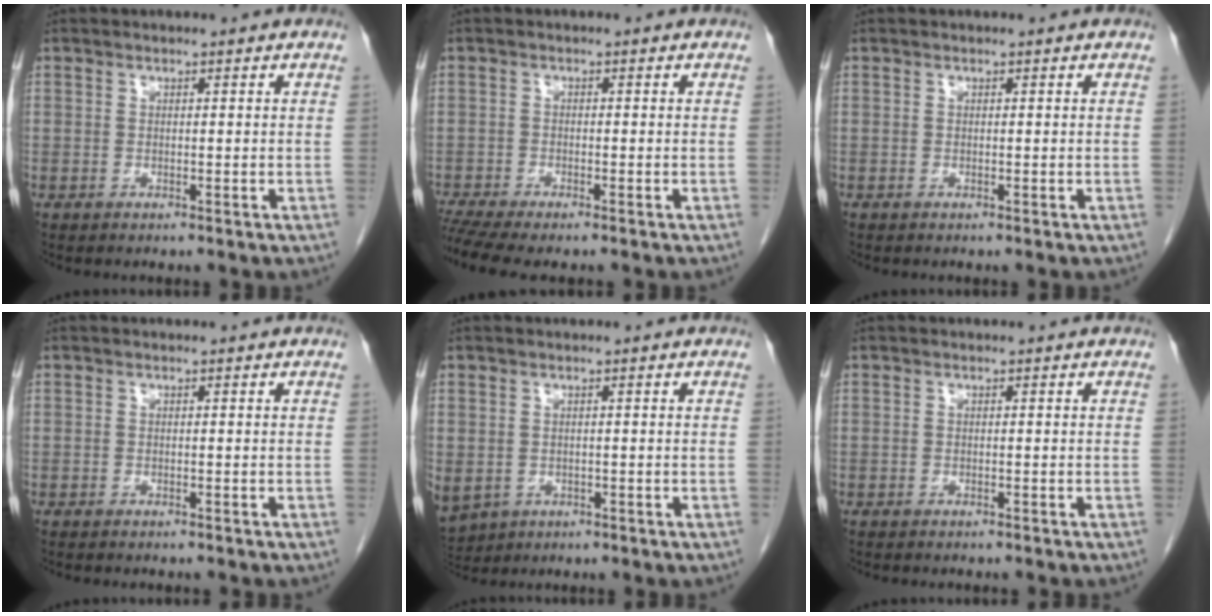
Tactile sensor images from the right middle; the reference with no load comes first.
{"total": 5.7, "force": [-4.9, 0.5, 3.0], "torque": [-0.051, -0.008, -0.084]}
{"total": 0.0}
{"total": 3.5, "force": [-3.1, 0.7, 1.5], "torque": [-0.022, -0.005, -0.035]}
{"total": 9.8, "force": [-3.8, 7.9, 4.3], "torque": [-0.127, -0.010, -0.049]}
{"total": 3.5, "force": [-3.1, 0.7, 1.5], "torque": [-0.021, -0.005, -0.035]}